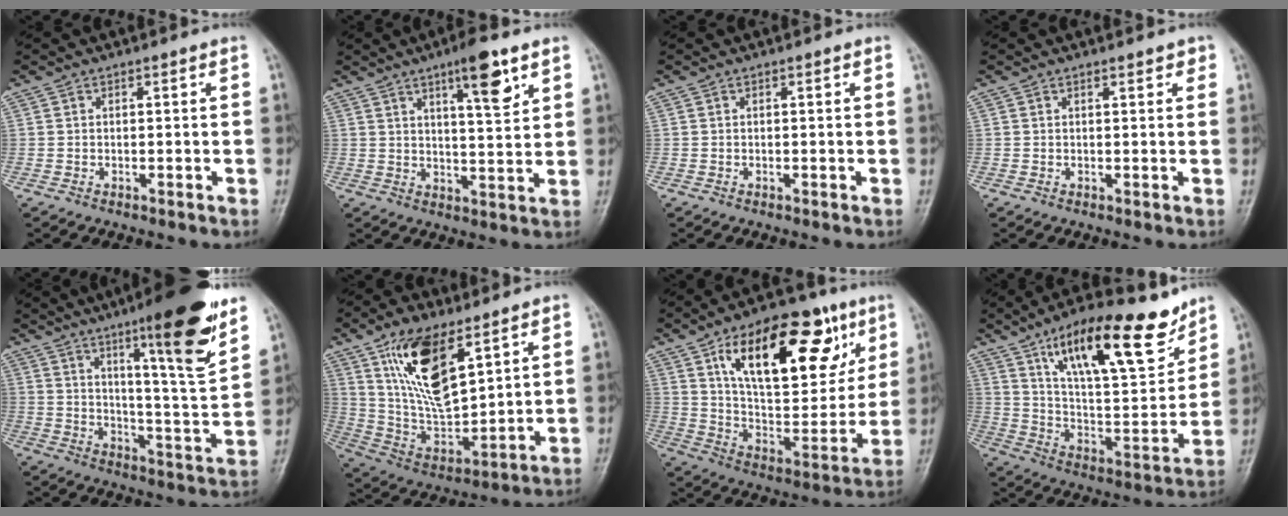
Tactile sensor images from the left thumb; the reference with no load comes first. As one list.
[{"total": 5.7, "force": [3.4, 1.9, 4.2], "torque": [-0.048, -0.020, 0.049]}, {"total": 0.0}, {"total": 1.4, "force": [1.0, 0.7, 0.8], "torque": [-0.002, -0.003, 0.010]}, {"total": 18.7, "force": [11.2, 2.3, 14.8], "torque": [-0.196, -0.066, 0.173]}, {"total": 17.2, "force": [8.6, 7.6, 12.8], "torque": [-0.210, -0.042, 0.173]}, {"total": 26.3, "force": [12.1, 12.6, 19.6], "torque": [-0.251, -0.025, 0.200]}, {"total": 22.5, "force": [13.9, 7.8, 16.0], "torque": [-0.218, -0.061, 0.238]}]